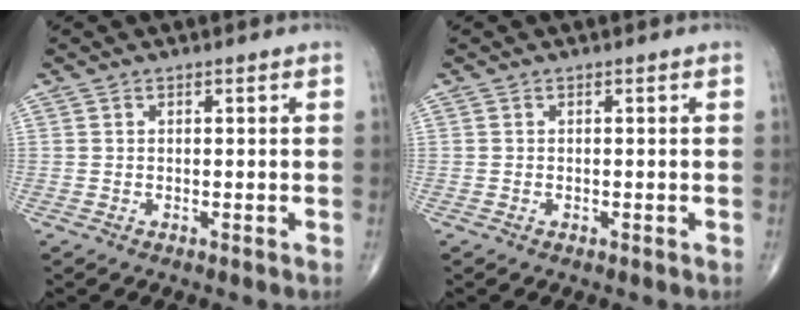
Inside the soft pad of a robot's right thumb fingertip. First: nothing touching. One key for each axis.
{"total": 0.0}